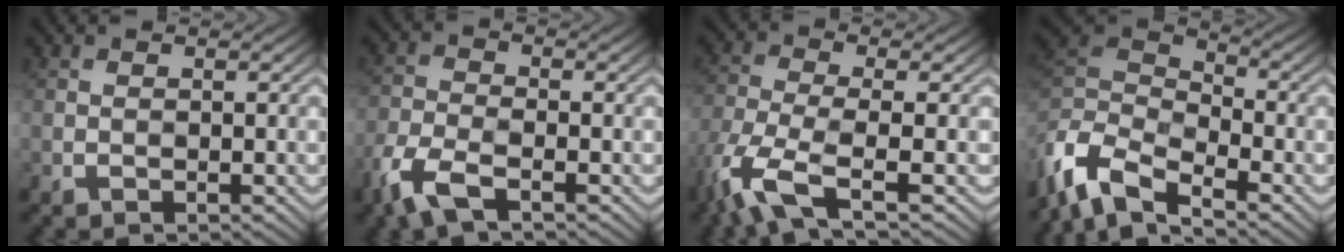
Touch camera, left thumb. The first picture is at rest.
{"total": 5.7, "force": [-3.0, 2.4, 4.2], "torque": [-0.097, -0.006, -0.078]}
{"total": 7.4, "force": [-3.2, 2.4, 6.3], "torque": [-0.140, -0.009, -0.078]}
{"total": 8.8, "force": [-5.1, 4.0, 5.9], "torque": [-0.143, 0.008, -0.106]}